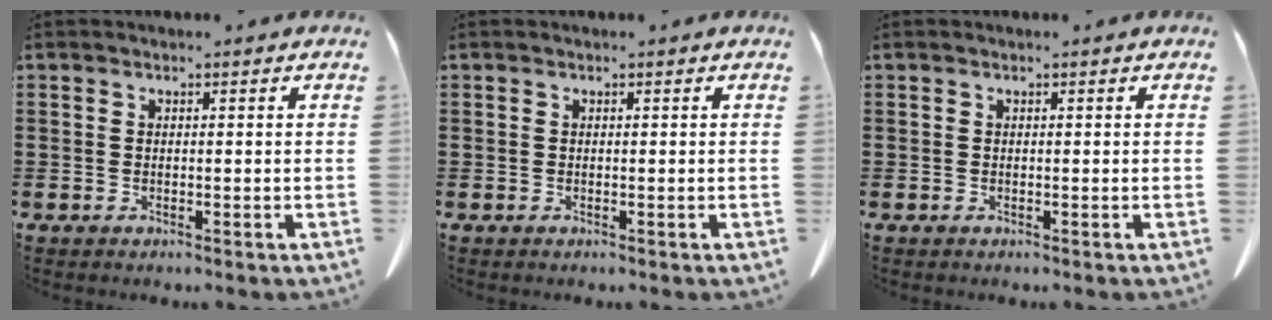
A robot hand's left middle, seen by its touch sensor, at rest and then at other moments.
{"total": 0.0}
{"total": 0.0}